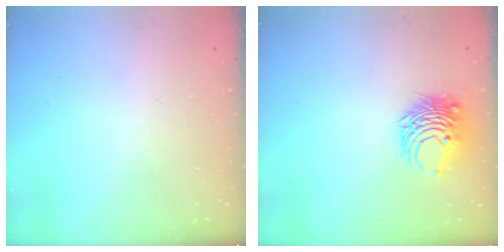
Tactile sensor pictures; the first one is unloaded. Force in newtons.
{"total": 8.2, "press": 8.2, "slide": 0.7}